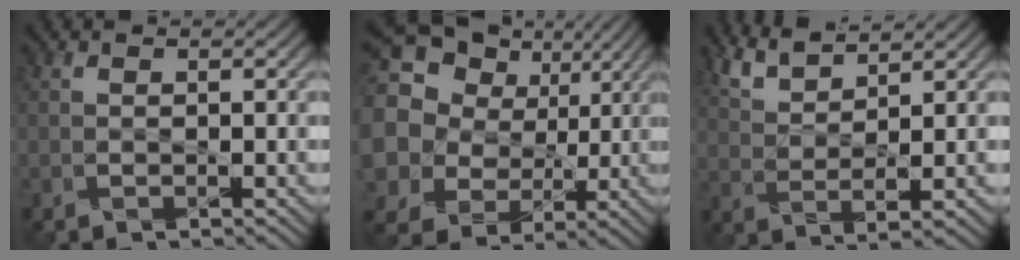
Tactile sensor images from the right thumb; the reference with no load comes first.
{"total": 18.7, "force": [8.9, 14.5, 7.7], "torque": [-0.277, 0.055, 0.153]}
{"total": 5.7, "force": [4.6, 1.0, 3.2], "torque": [-0.081, 0.005, 0.099]}